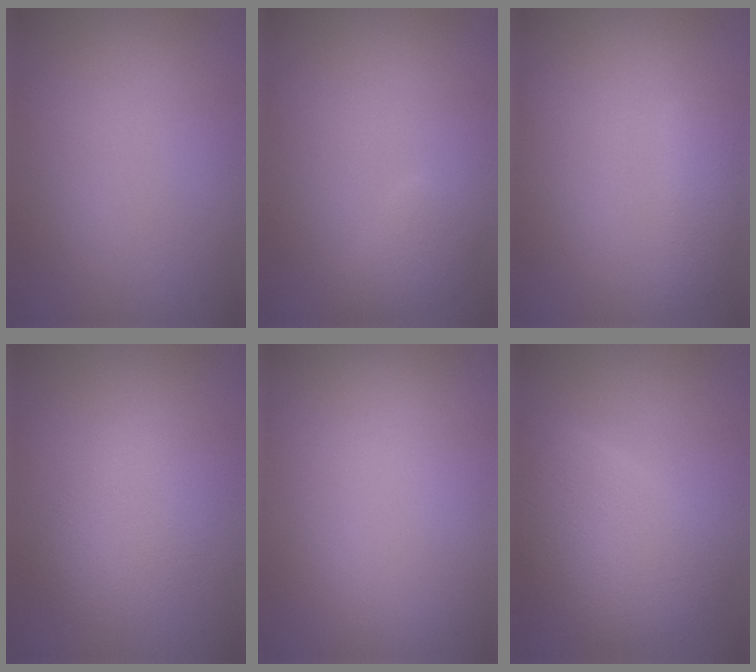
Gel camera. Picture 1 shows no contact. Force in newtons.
{"total": 1.8, "press": 1.8, "slide": 0.1}
{"total": 1.9, "press": 1.9, "slide": 0.2}
{"total": 3.0, "press": 3.0, "slide": 0.1}
{"total": 0.0}
{"total": 5.8, "press": 5.8, "slide": 0.2}